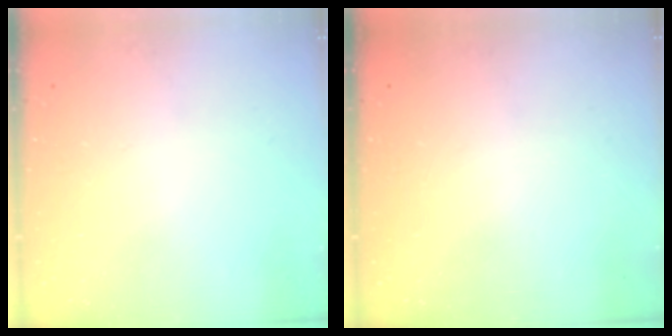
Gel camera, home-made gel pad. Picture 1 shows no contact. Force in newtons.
{"total": 0.0}